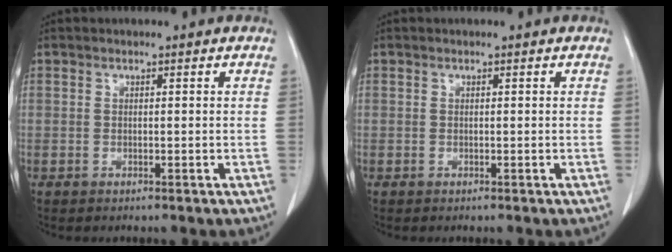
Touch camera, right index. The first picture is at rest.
{"total": 0.0}